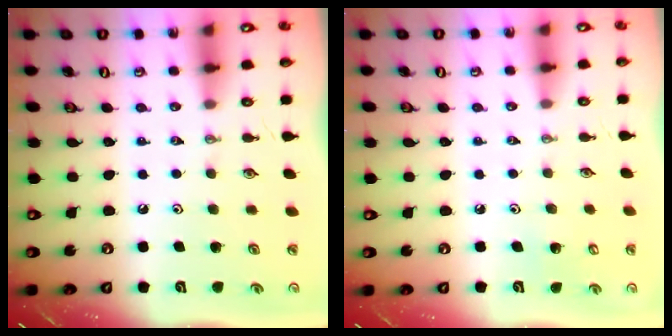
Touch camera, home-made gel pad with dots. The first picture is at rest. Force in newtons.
{"total": 2.8, "press": 2.8, "slide": 0.2}